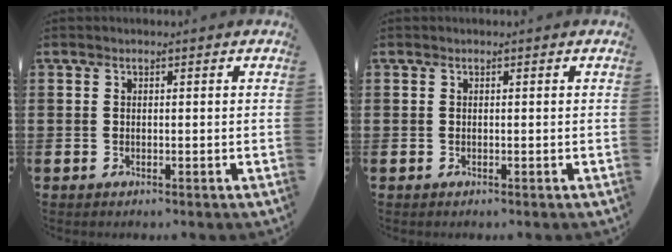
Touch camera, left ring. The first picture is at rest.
{"total": 0.0}